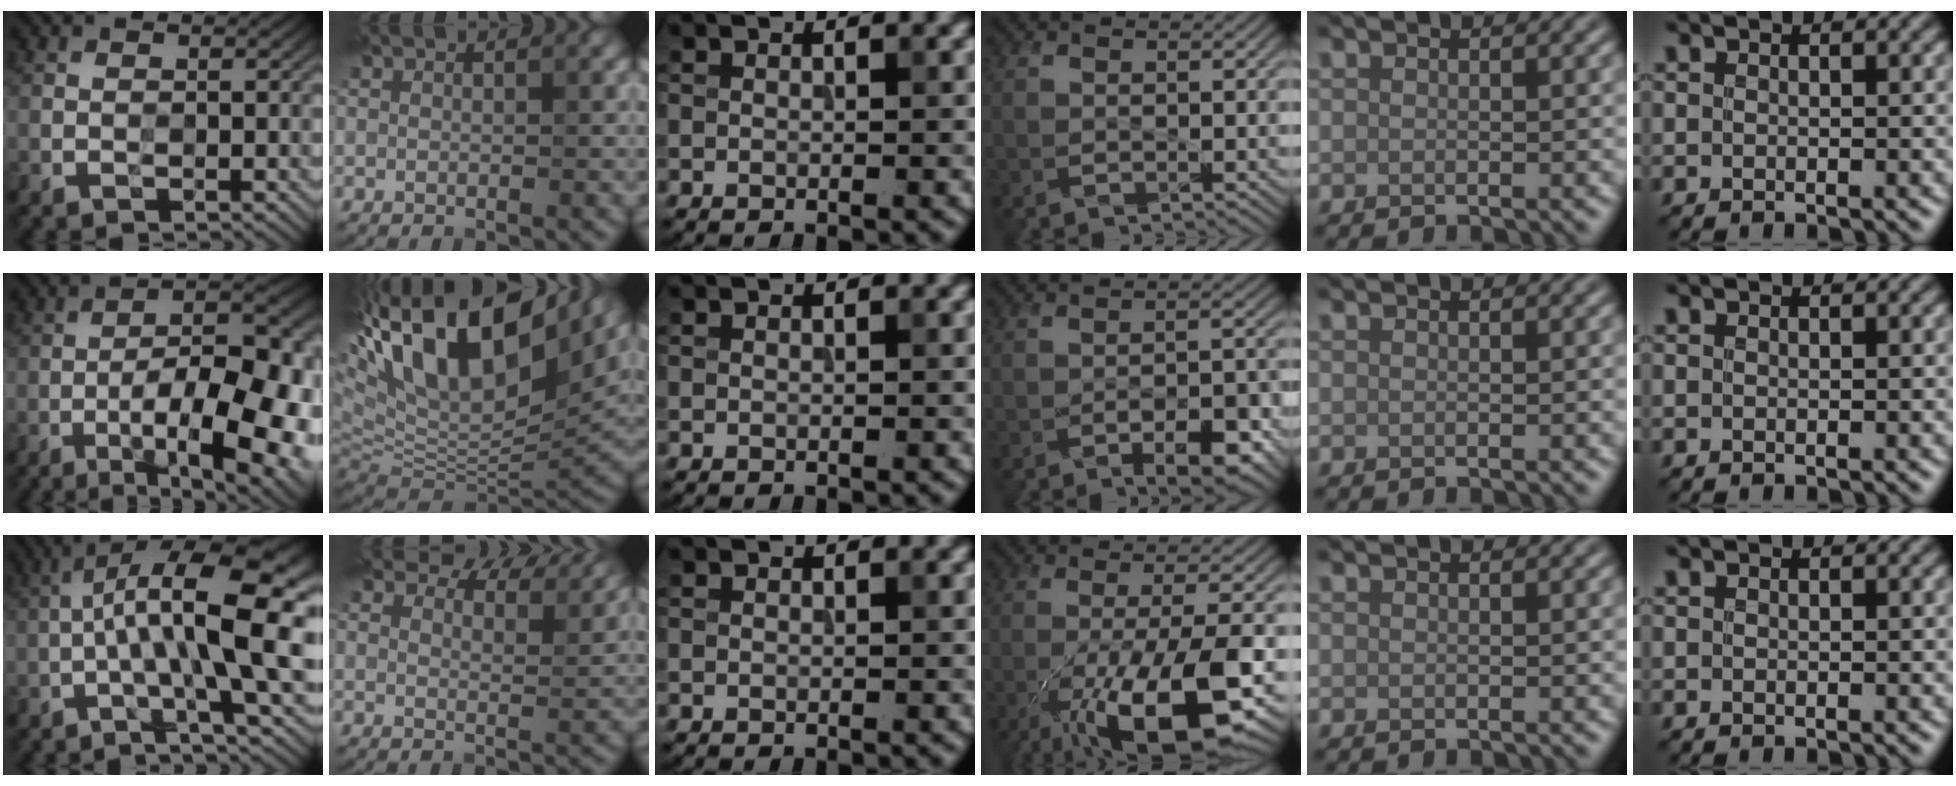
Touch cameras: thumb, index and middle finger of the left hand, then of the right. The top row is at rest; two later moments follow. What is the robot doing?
{"motion": "wipe", "object": "bowl"}